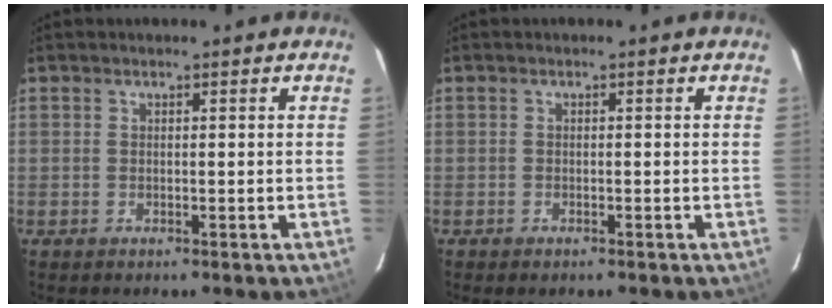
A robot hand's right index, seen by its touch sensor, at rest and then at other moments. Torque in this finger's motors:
{"motor_torque": [-0.15, -0.11, 0.10, 0.01]}